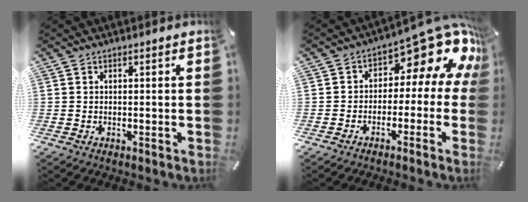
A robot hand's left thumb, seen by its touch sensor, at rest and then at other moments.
{"total": 13.5, "force": [7.1, 6.5, 9.5], "torque": [-0.126, -0.061, 0.112]}